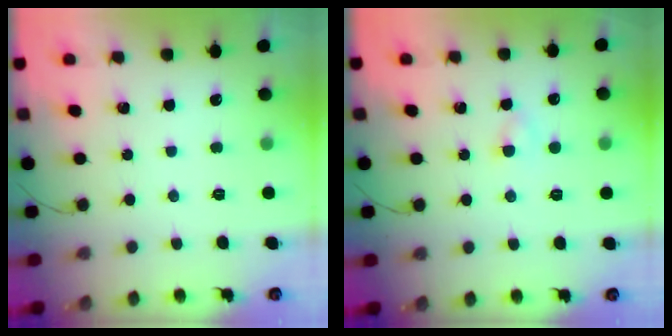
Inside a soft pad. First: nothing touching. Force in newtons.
{"total": 1.3, "press": 1.1, "slide": 0.7}